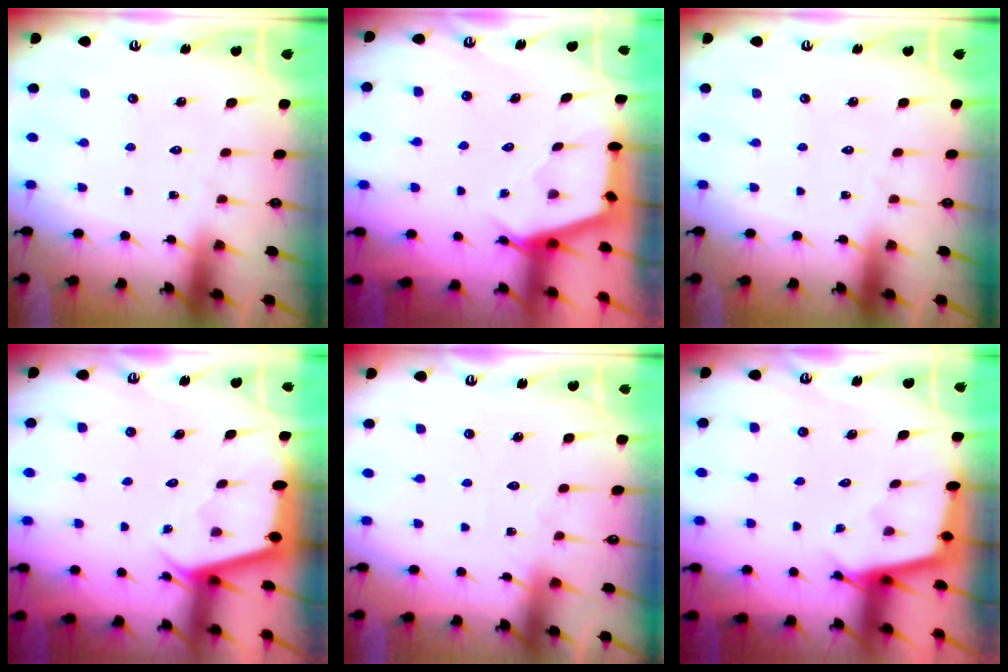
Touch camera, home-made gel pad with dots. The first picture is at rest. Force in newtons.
{"total": 3.0, "press": 3.0, "slide": 0.4}
{"total": 0.0}
{"total": 2.4, "press": 2.4, "slide": 0.2}
{"total": 2.6, "press": 2.6, "slide": 0.4}
{"total": 2.4, "press": 2.4, "slide": 0.2}